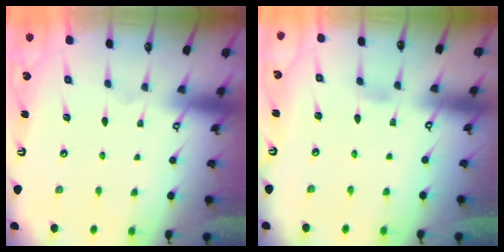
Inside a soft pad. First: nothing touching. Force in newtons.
{"total": 2.1, "press": 2.1, "slide": 0.2}